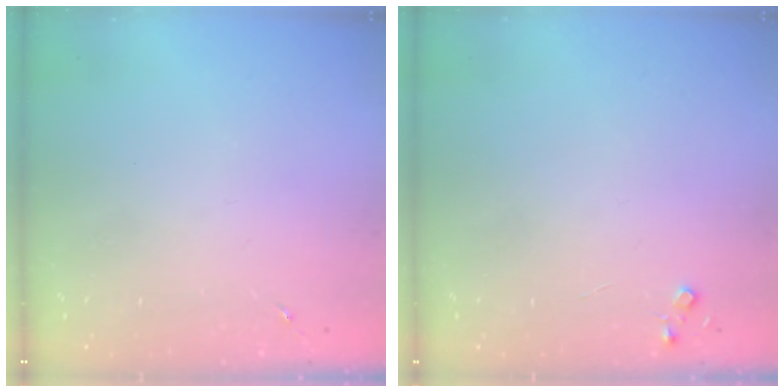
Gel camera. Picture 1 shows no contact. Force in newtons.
{"total": 3.6, "press": 3.6, "slide": 0.4}